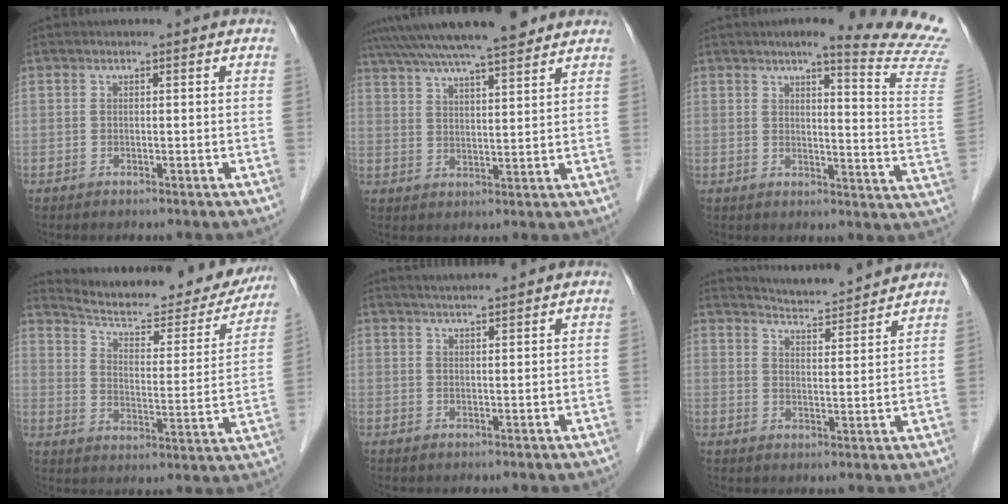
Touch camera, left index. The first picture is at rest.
{"total": 17.3, "force": [14.8, 1.8, 8.7], "torque": [-0.153, 0.037, 0.225]}
{"total": 15.7, "force": [14.1, -1.1, 6.7], "torque": [-0.084, -0.095, 0.145]}
{"total": 23.0, "force": [21.1, 4.9, 7.8], "torque": [-0.108, -0.036, 0.274]}
{"total": 4.3, "force": [4.0, -0.2, 1.6], "torque": [-0.026, 0.023, 0.065]}
{"total": 8.4, "force": [8.4, -0.1, 1.2], "torque": [-0.035, 0.002, 0.126]}